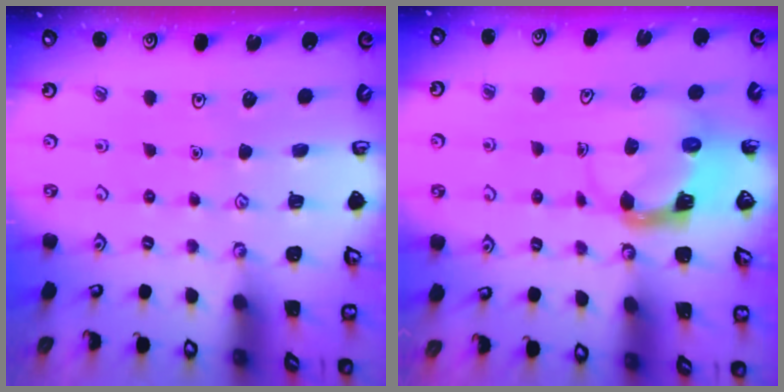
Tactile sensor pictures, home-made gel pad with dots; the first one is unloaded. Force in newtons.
{"total": 3.7, "press": 3.7, "slide": 0.6}